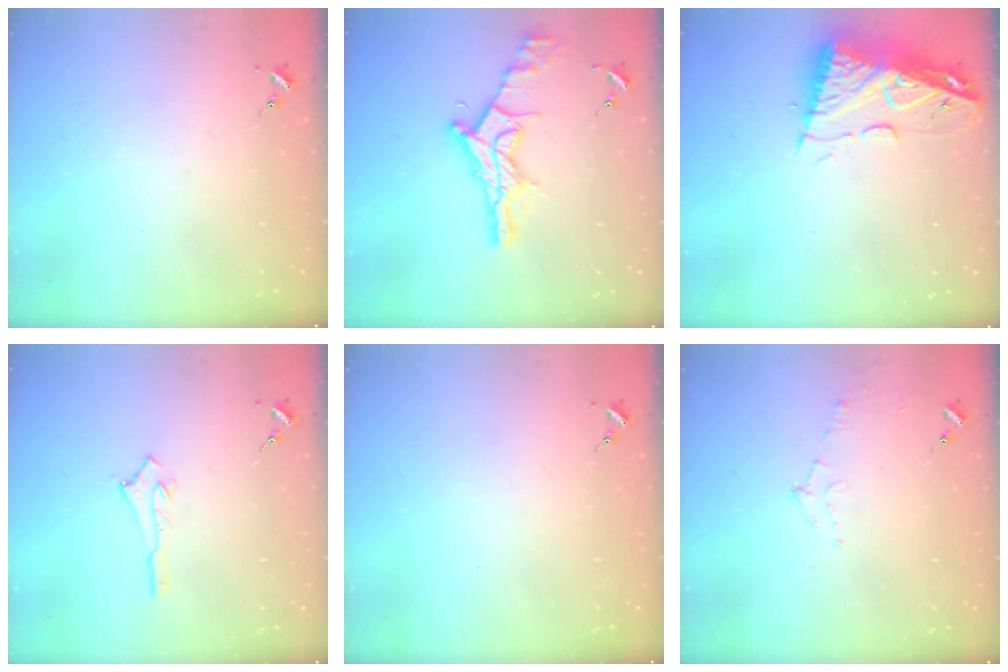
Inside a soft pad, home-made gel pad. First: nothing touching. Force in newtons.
{"total": 17.3, "press": 17.2, "slide": 1.4}
{"total": 11.5, "press": 11.5, "slide": 1.1}
{"total": 2.7, "press": 2.7, "slide": 0.1}
{"total": 0.0}
{"total": 7.2, "press": 7.2, "slide": 0.8}